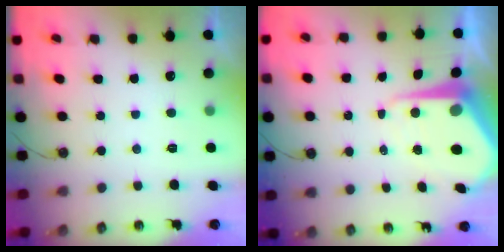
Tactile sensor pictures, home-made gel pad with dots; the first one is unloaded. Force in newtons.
{"total": 10.6, "press": 10.6, "slide": 1.0}